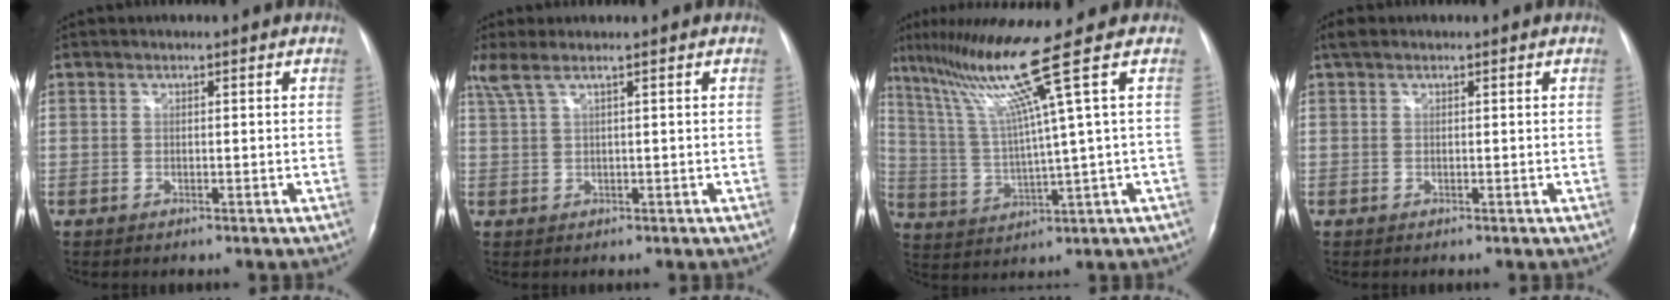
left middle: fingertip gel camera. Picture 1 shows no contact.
{"total": 3.3, "force": [2.2, -0.2, 2.5], "torque": [-0.074, 0.025, 0.053]}
{"total": 11.6, "force": [6.6, -3.6, 8.9], "torque": [-0.155, 0.001, 0.121]}
{"total": 1.3, "force": [1.0, 0.7, 0.6], "torque": [-0.015, 0.018, 0.018]}